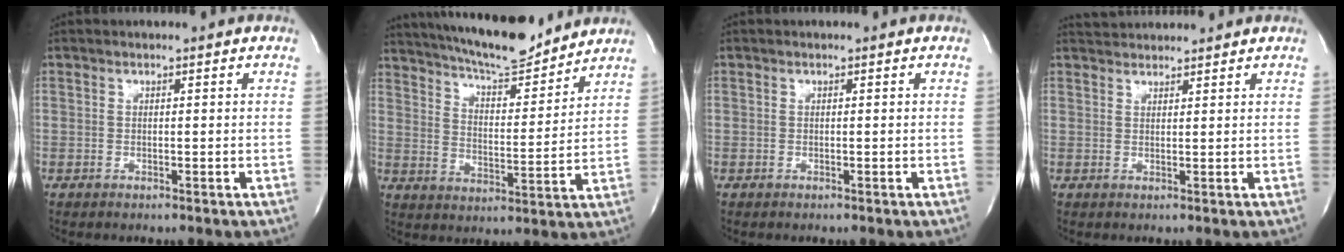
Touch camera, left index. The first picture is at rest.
{"total": 16.2, "force": [14.5, 2.5, 6.7], "torque": [-0.114, -0.002, 0.225]}
{"total": 0.0}
{"total": 3.8, "force": [3.8, 0.3, 0.3], "torque": [-0.011, 0.028, 0.065]}